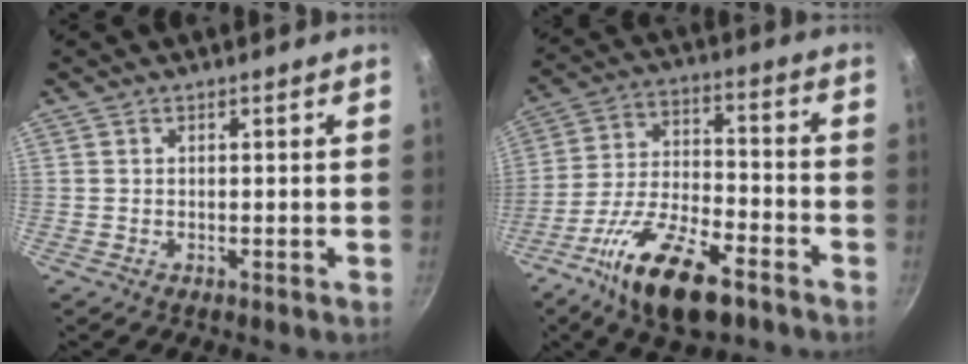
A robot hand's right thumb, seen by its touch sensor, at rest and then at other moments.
{"total": 17.0, "force": [-10.0, 6.6, 12.0], "torque": [-0.213, 0.043, -0.188]}